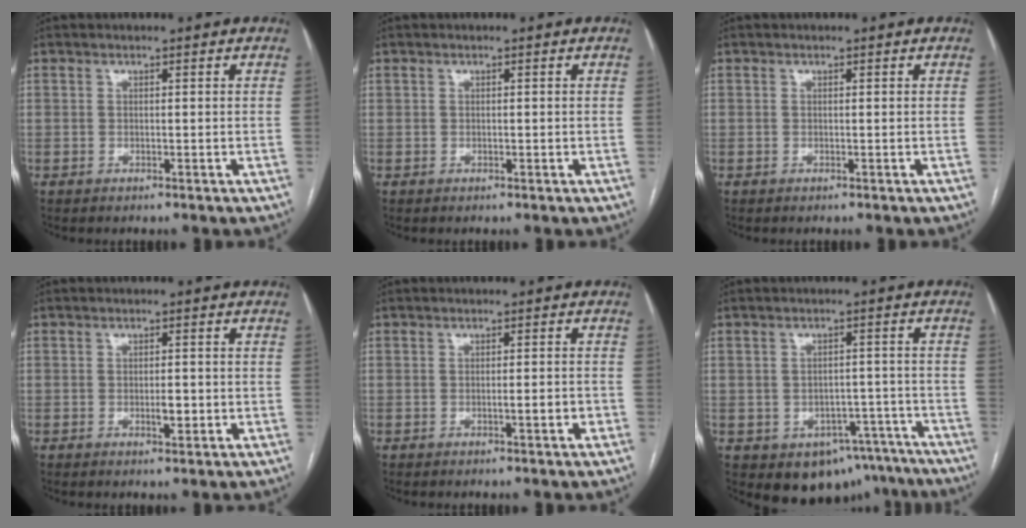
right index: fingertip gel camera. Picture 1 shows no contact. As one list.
[{"total": 0.0}, {"total": 0.0}, {"total": 2.4, "force": [-0.6, 0.9, 2.2], "torque": [-0.037, 0.001, -0.004]}, {"total": 2.0, "force": [-0.8, 0.2, 1.8], "torque": [-0.027, 0.001, -0.010]}, {"total": 11.0, "force": [-7.2, 7.5, 3.8], "torque": [-0.026, 0.025, -0.087]}]